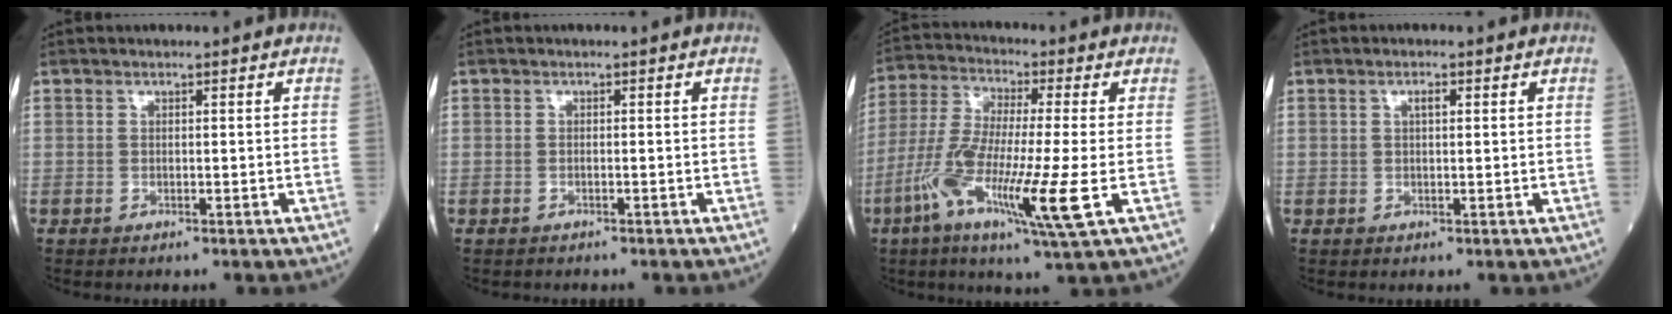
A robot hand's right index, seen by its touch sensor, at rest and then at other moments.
{"total": 0.8, "force": [-0.6, 0.5, -0.1], "torque": [-0.005, 0.003, -0.012]}
{"total": 14.3, "force": [-4.5, 0.2, 13.6], "torque": [-0.277, -0.025, -0.090]}
{"total": 1.4, "force": [0.5, 0.3, 1.2], "torque": [-0.026, 0.000, 0.009]}